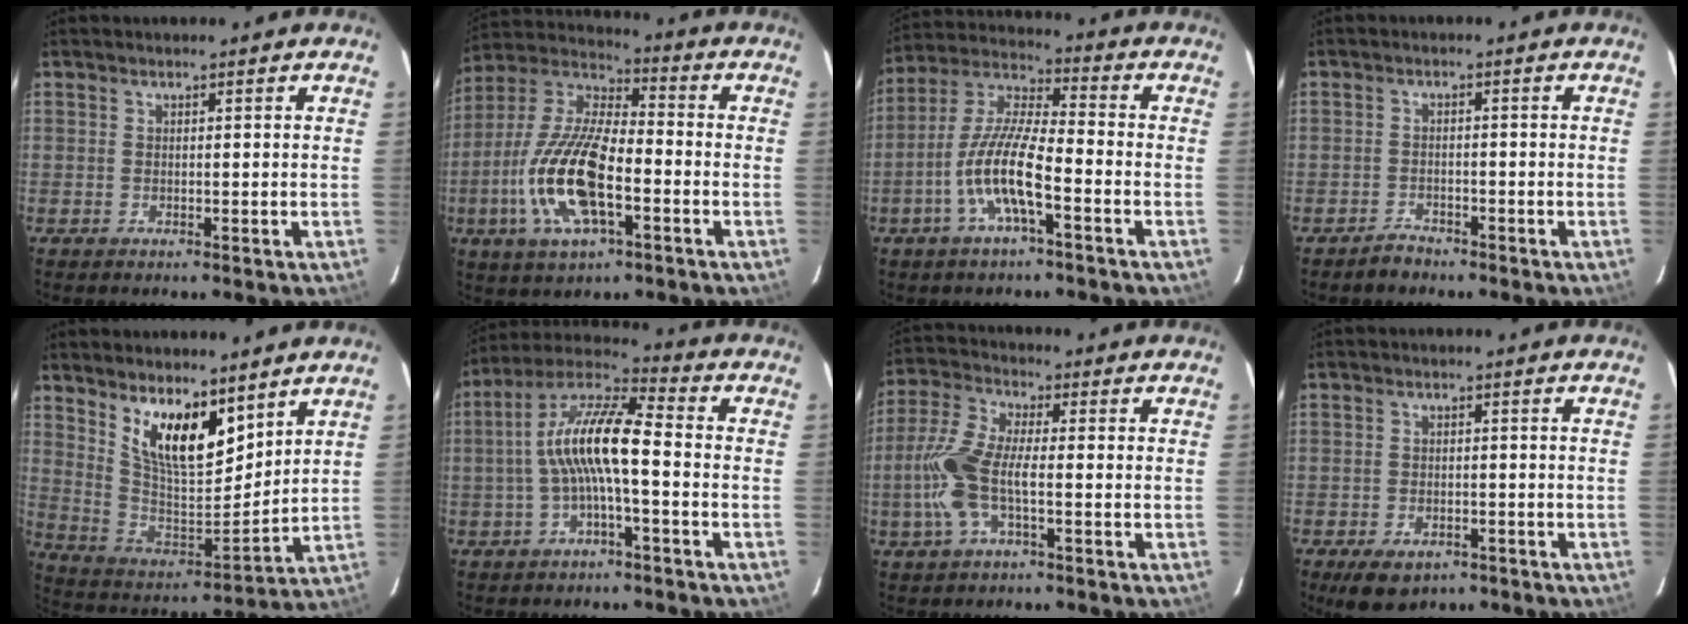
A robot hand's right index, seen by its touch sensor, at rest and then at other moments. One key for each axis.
{"total": 17.8, "fx": -5.4, "fy": 6.7, "fz": 15.6, "tx": -0.328, "ty": -0.008, "tz": -0.108}
{"total": 11.7, "fx": -4.7, "fy": 2.3, "fz": 10.4, "tx": -0.220, "ty": 0.002, "tz": -0.093}
{"total": 2.5, "fx": -2.2, "fy": 1.3, "fz": 0.3, "tx": -0.008, "ty": 0.008, "tz": -0.037}
{"total": 14.7, "fx": 9.1, "fy": 5.7, "fz": 10.0, "tx": -0.183, "ty": -0.008, "tz": 0.179}
{"total": 11.6, "fx": -1.5, "fy": 2.4, "fz": 11.3, "tx": -0.227, "ty": 0.022, "tz": -0.034}
{"total": 10.3, "fx": -2.4, "fy": 3.4, "fz": 9.5, "tx": -0.220, "ty": 0.006, "tz": -0.050}
{"total": 7.3, "fx": -4.7, "fy": 4.1, "fz": 3.7, "tx": -0.080, "ty": -0.010, "tz": -0.065}